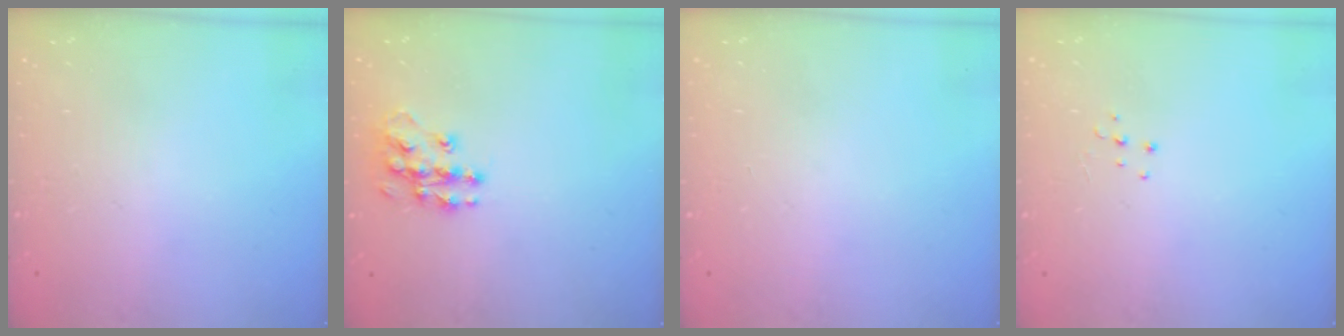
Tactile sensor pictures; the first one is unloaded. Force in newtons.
{"total": 10.4, "press": 10.4, "slide": 0.4}
{"total": 0.0}
{"total": 4.3, "press": 4.3, "slide": 0.3}